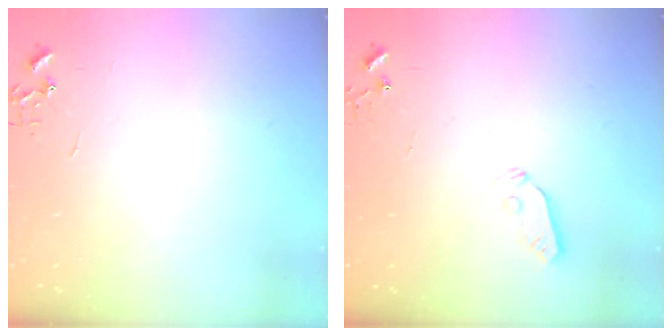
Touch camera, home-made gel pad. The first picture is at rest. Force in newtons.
{"total": 4.3, "press": 4.3, "slide": 0.3}